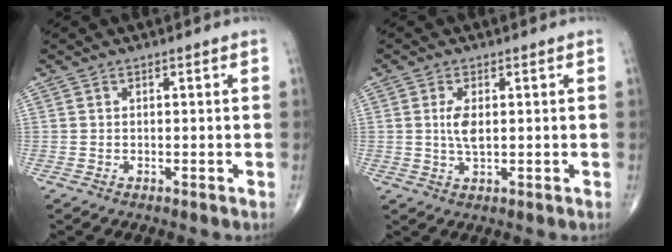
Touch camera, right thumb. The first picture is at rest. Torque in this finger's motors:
{"motor_torque": [1.27, 1.22, 0.56, -0.21, 0.07]}